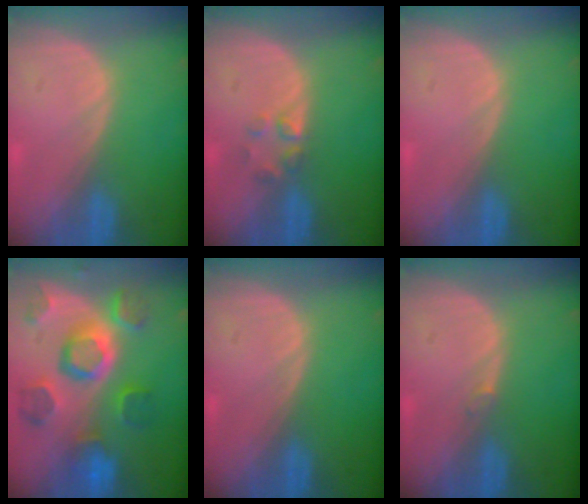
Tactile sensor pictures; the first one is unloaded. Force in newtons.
{"total": 2.2, "press": 2.2, "slide": 0.2}
{"total": 0.0}
{"total": 11.5, "press": 10.1, "slide": 5.5}
{"total": 0.0}
{"total": 0.6, "press": 0.5, "slide": 0.3}